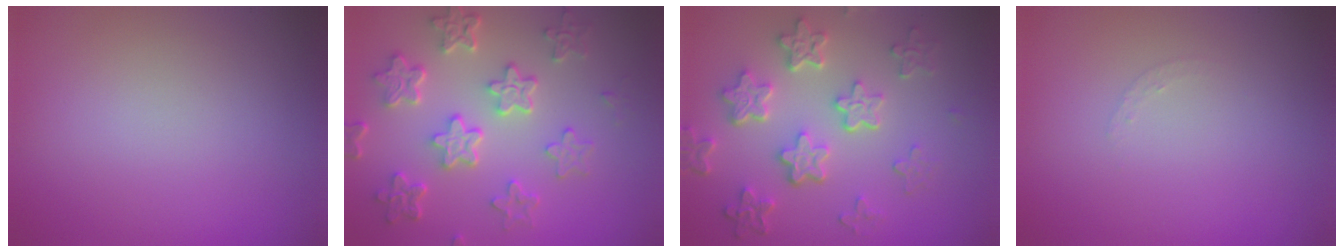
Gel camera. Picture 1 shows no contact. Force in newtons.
{"total": 6.0, "press": 4.7, "slide": 3.8}
{"total": 5.9, "press": 4.4, "slide": 3.9}
{"total": 0.7, "press": 0.7, "slide": 0.1}